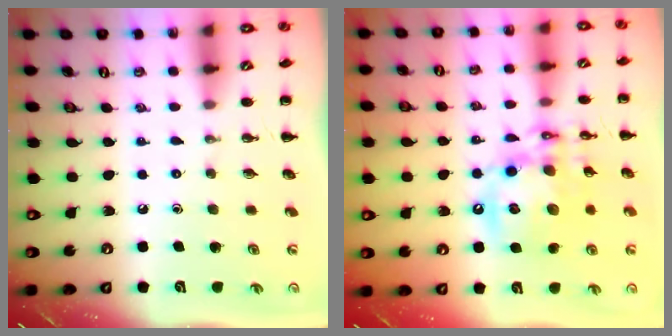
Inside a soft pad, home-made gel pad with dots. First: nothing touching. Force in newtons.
{"total": 16.7, "press": 16.4, "slide": 3.3}